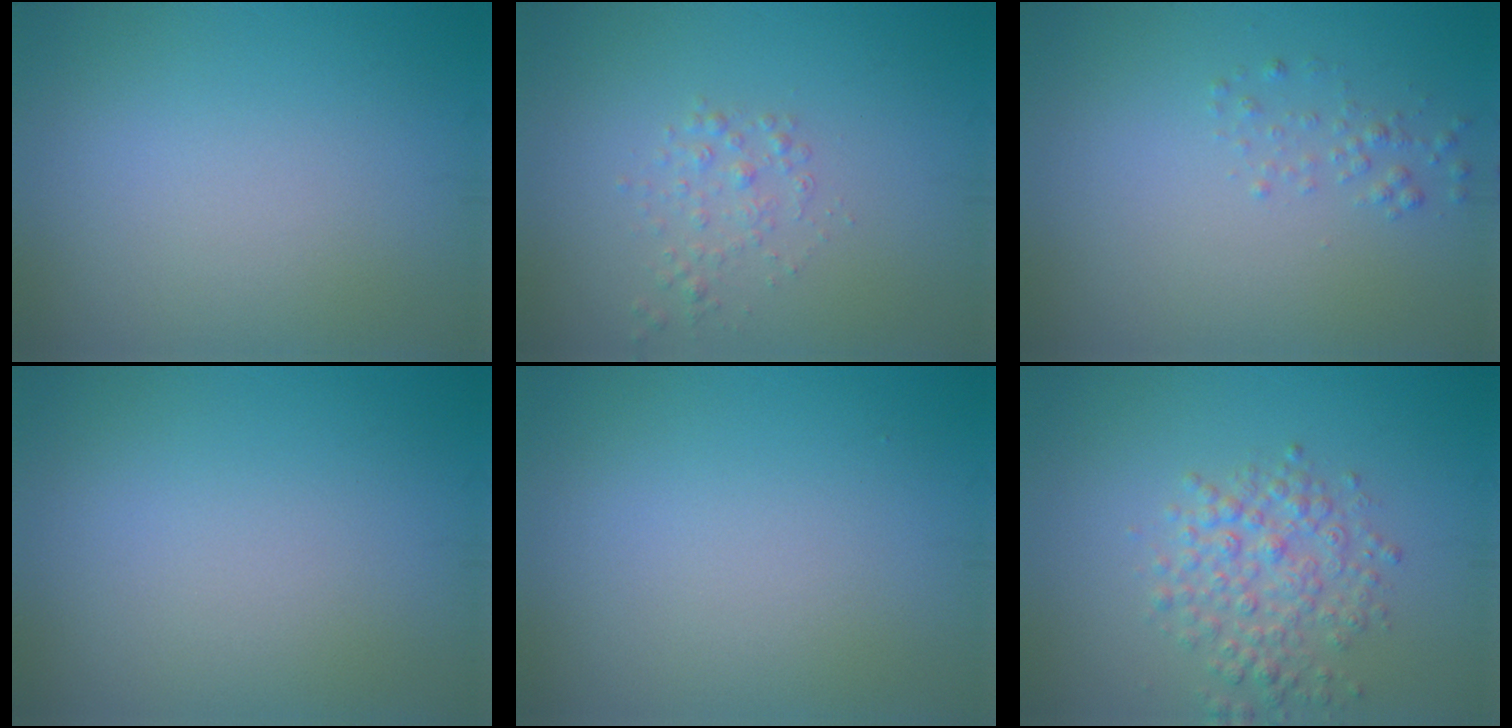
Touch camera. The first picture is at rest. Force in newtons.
{"total": 1.4, "press": 1.4, "slide": 0.1}
{"total": 1.2, "press": 1.2, "slide": 0.1}
{"total": 0.0}
{"total": 0.0}
{"total": 3.7, "press": 3.7, "slide": 0.1}